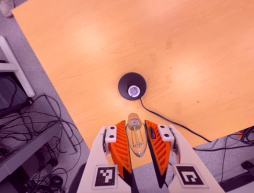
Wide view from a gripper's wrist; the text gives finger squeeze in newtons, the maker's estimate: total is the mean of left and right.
{"total": 11.4, "left": 11.8, "right": 11.0}